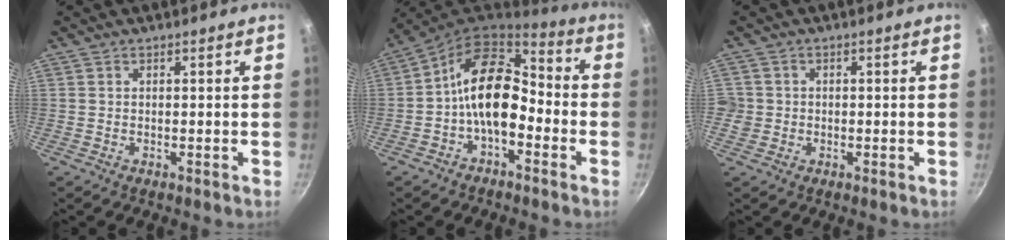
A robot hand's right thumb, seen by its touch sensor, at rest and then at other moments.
{"total": 13.2, "force": [-3.1, 8.0, 10.0], "torque": [-0.139, 0.055, -0.073]}
{"total": 2.8, "force": [-0.5, 2.7, 0.6], "torque": [0.001, 0.011, -0.009]}